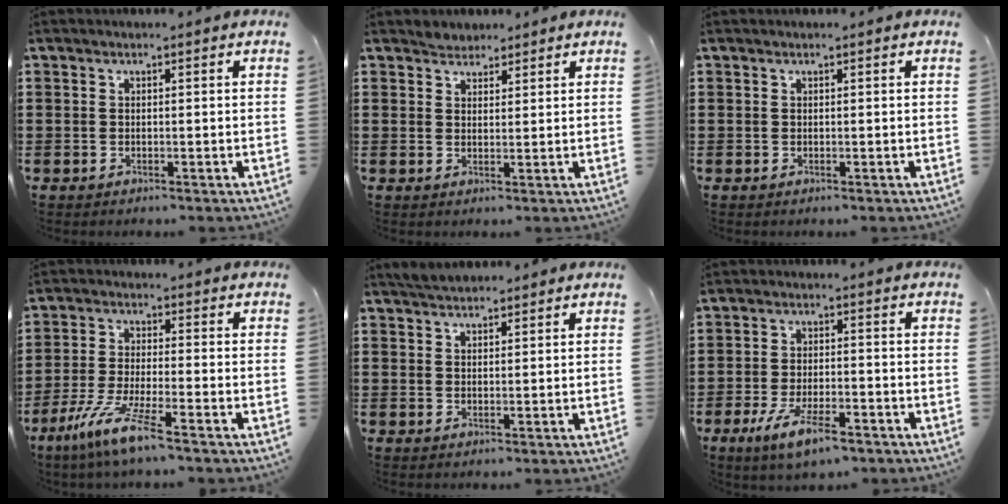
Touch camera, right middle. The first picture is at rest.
{"total": 2.1, "force": [1.9, 0.7, -0.6], "torque": [0.004, 0.005, 0.039]}
{"total": 0.0}
{"total": 7.9, "force": [-5.5, 0.1, 5.6], "torque": [-0.130, -0.019, -0.108]}
{"total": 2.3, "force": [2.2, 0.5, 0.2], "torque": [-0.011, 0.005, 0.044]}
{"total": 6.6, "force": [-4.0, 1.9, 4.9], "torque": [-0.111, -0.009, -0.075]}